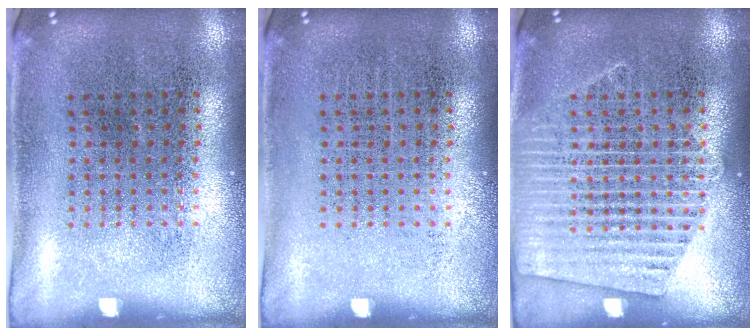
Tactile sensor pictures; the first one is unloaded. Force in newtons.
{"total": 0.0}
{"total": 2.9, "press": 2.9, "slide": 0.3}